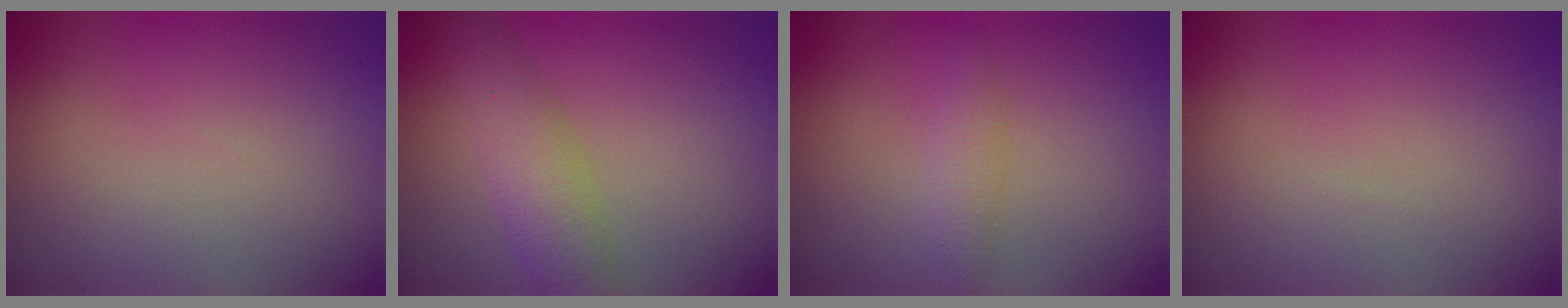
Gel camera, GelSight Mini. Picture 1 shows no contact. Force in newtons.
{"total": 3.7, "press": 3.7, "slide": 0.0}
{"total": 1.5, "press": 1.5, "slide": 0.0}
{"total": 0.0}